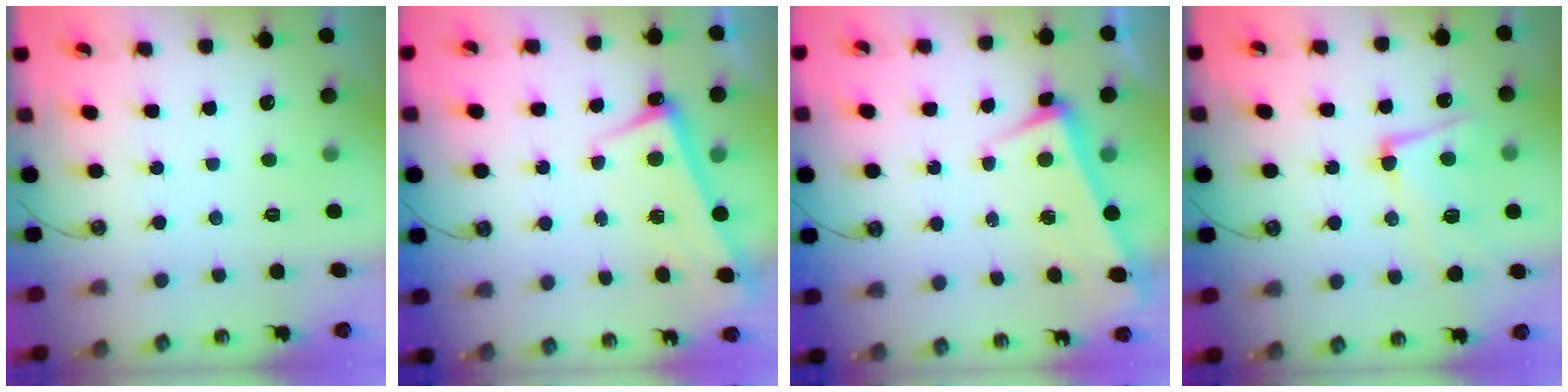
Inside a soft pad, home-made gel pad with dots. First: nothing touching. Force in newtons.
{"total": 2.6, "press": 2.5, "slide": 0.8}
{"total": 3.3, "press": 3.2, "slide": 1.0}
{"total": 6.5, "press": 6.1, "slide": 2.3}